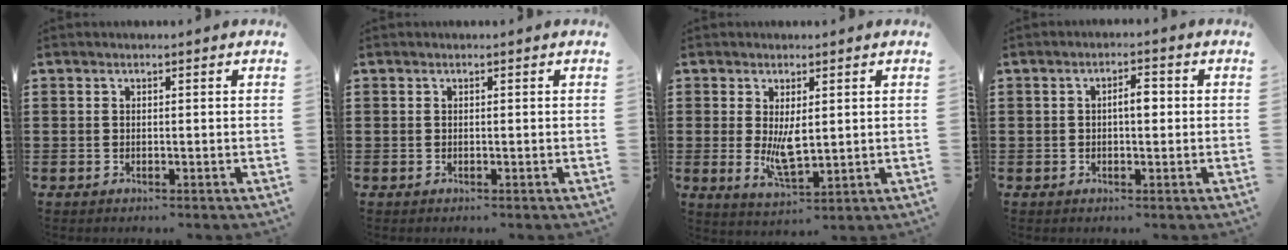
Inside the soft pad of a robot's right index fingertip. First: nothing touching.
{"total": 0.0}
{"total": 4.9, "force": [0.3, 1.9, 4.5], "torque": [-0.073, -0.009, 0.003]}
{"total": 2.9, "force": [0.0, 0.9, 2.8], "torque": [-0.044, 0.001, -0.004]}